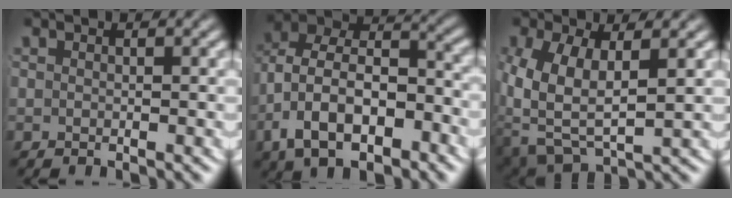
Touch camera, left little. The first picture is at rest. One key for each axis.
{"total": 9.5, "fx": -1.3, "fy": 6.9, "fz": 6.4, "tx": -0.124, "ty": -0.024, "tz": -0.018}
{"total": 7.6, "fx": -1.1, "fy": 5.5, "fz": 5.2, "tx": -0.128, "ty": -0.047, "tz": 0.008}